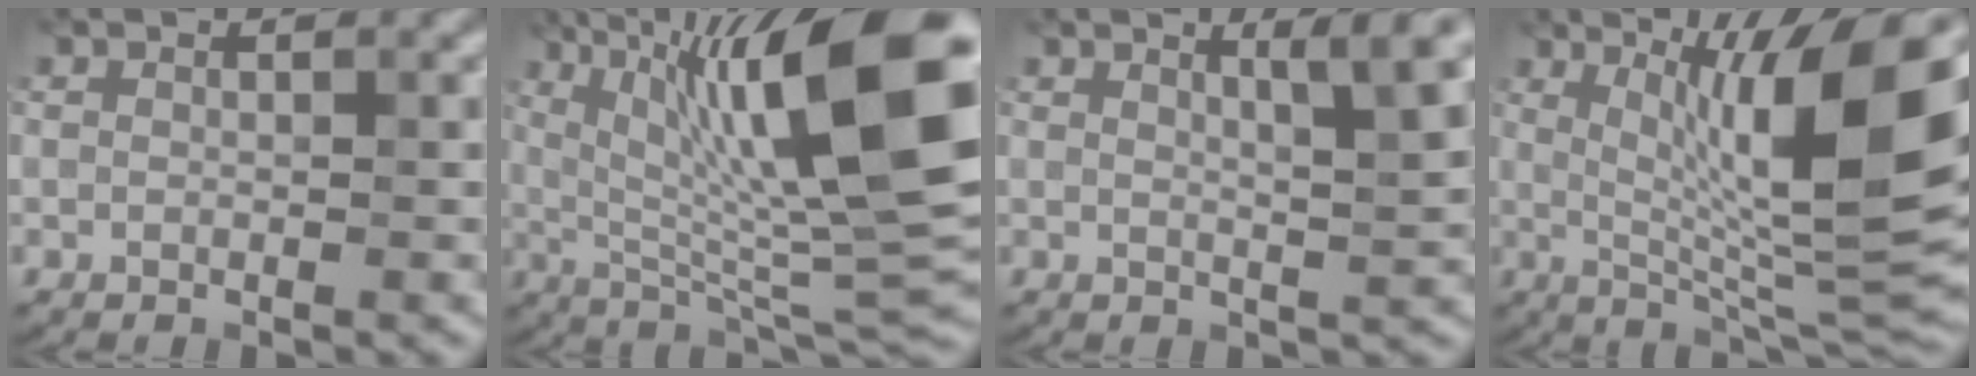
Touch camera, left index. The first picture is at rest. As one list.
[{"total": 15.9, "force": [4.3, 3.9, 14.8], "torque": [-0.220, 0.008, 0.067]}, {"total": 4.1, "force": [2.1, 0.7, 3.5], "torque": [-0.039, 0.002, 0.030]}, {"total": 12.5, "force": [2.2, 2.6, 12.1], "torque": [-0.175, 0.000, 0.040]}]